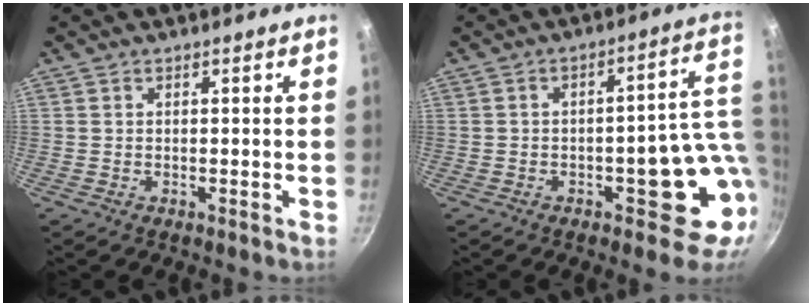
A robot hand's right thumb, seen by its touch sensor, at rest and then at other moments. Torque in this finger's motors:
{"motor_torque": [2.04, 1.53, 1.19, -0.61, 0.19]}